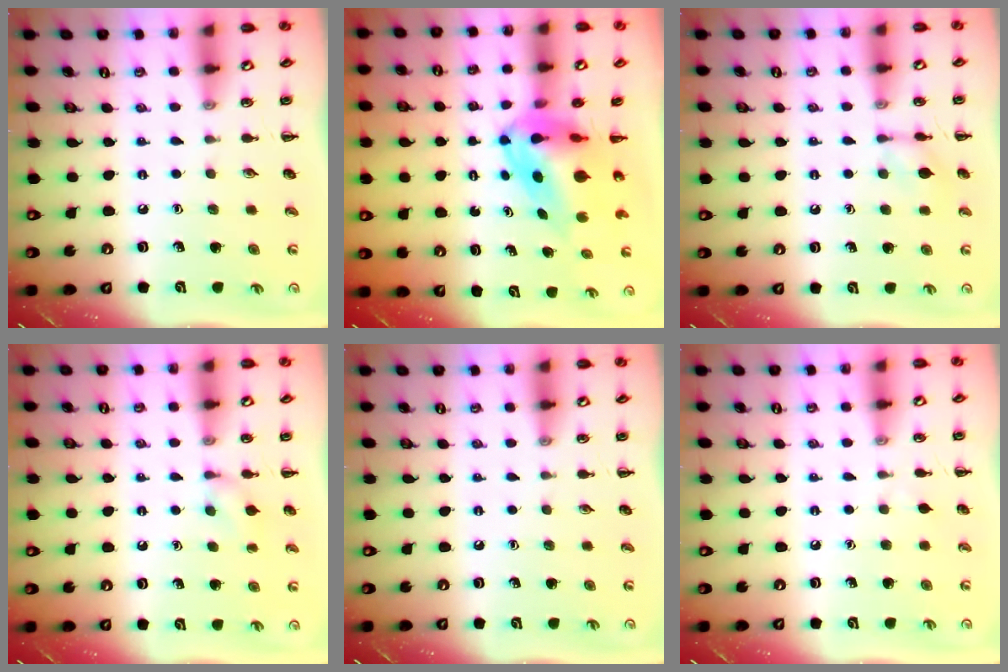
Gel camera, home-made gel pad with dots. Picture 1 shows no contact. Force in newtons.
{"total": 7.7, "press": 7.3, "slide": 2.5}
{"total": 6.5, "press": 6.5, "slide": 0.2}
{"total": 5.8, "press": 5.5, "slide": 1.8}
{"total": 0.0}
{"total": 2.3, "press": 2.0, "slide": 1.0}